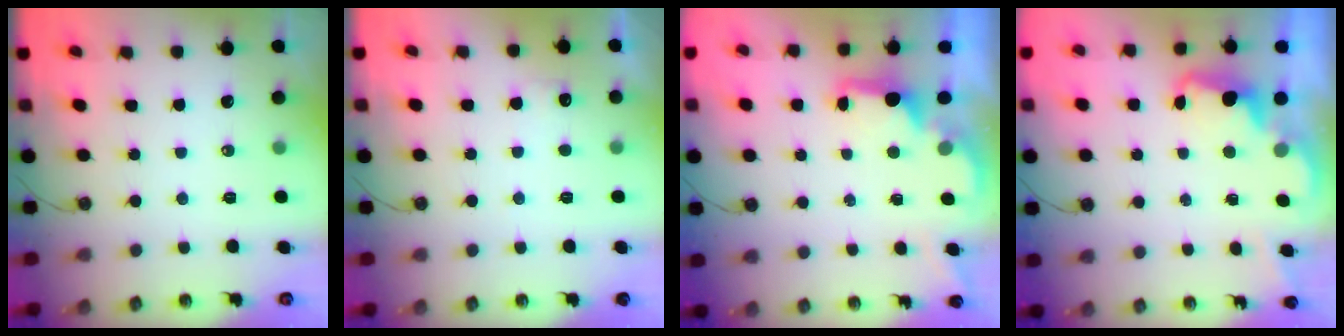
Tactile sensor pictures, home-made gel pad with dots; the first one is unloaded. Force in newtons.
{"total": 4.7, "press": 4.5, "slide": 1.3}
{"total": 2.1, "press": 1.9, "slide": 0.8}
{"total": 1.5, "press": 1.4, "slide": 0.7}